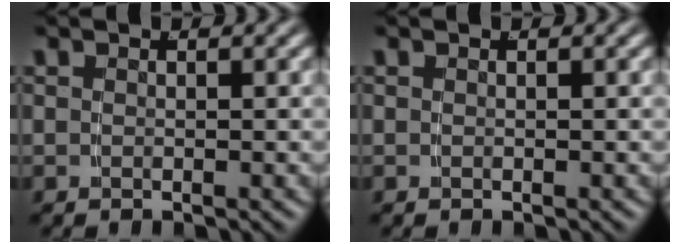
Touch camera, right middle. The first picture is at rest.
{"total": 0.0}